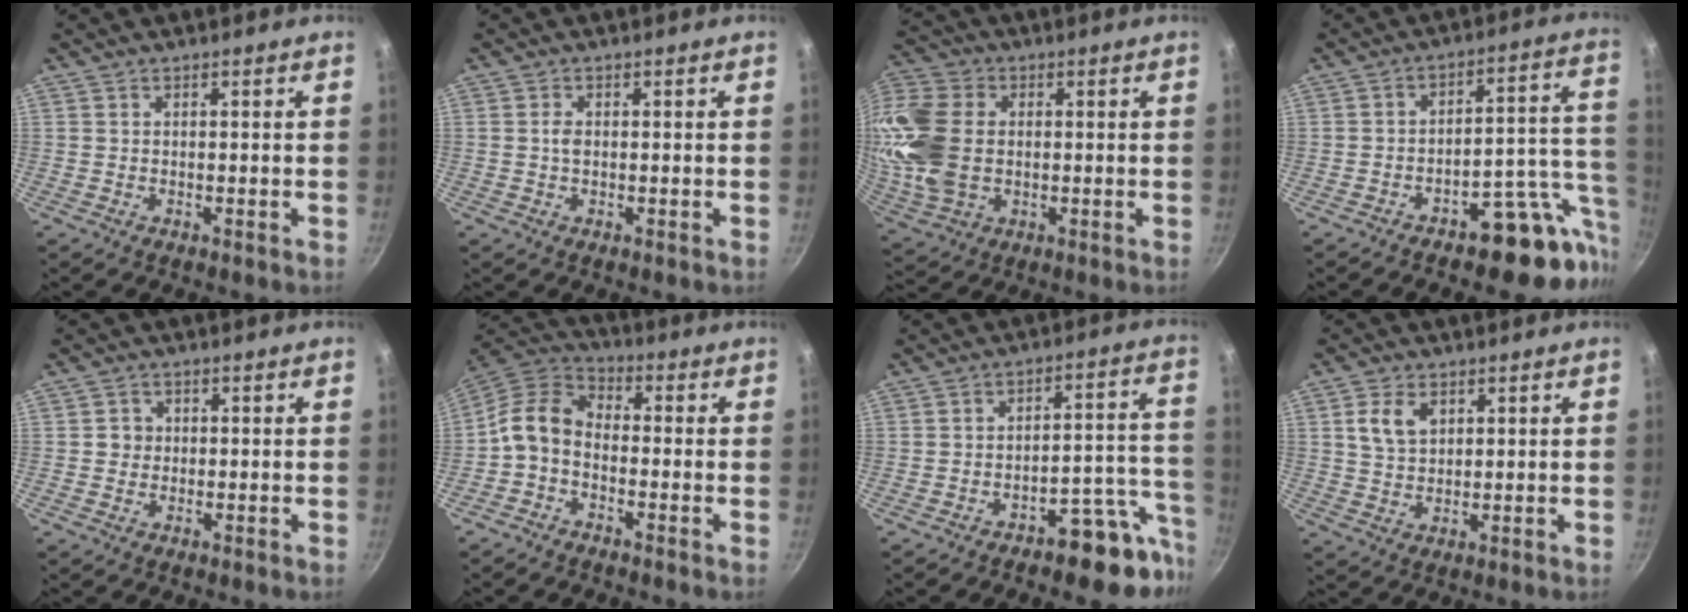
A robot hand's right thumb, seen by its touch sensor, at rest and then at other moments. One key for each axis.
{"total": 1.7, "fx": 0.0, "fy": 1.1, "fz": 1.4, "tx": -0.026, "ty": 0.001, "tz": 0.000}
{"total": 20.0, "fx": 0.8, "fy": 14.1, "fz": 14.1, "tx": -0.348, "ty": 0.005, "tz": 0.023}
{"total": 16.3, "fx": -9.1, "fy": 6.3, "fz": 11.9, "tx": -0.070, "ty": 0.102, "tz": -0.117}
{"total": 2.3, "fx": 0.0, "fy": 2.2, "fz": 0.8, "tx": 0.003, "ty": 0.006, "tz": -0.002}
{"total": 8.8, "fx": -2.2, "fy": 6.1, "fz": 5.9, "tx": -0.110, "ty": 0.041, "tz": -0.061}
{"total": 12.5, "fx": -8.6, "fy": 4.4, "fz": 7.9, "tx": -0.054, "ty": 0.100, "tz": -0.119}
{"total": 5.9, "fx": 2.2, "fy": 3.9, "fz": 3.9, "tx": -0.063, "ty": -0.008, "tz": 0.045}